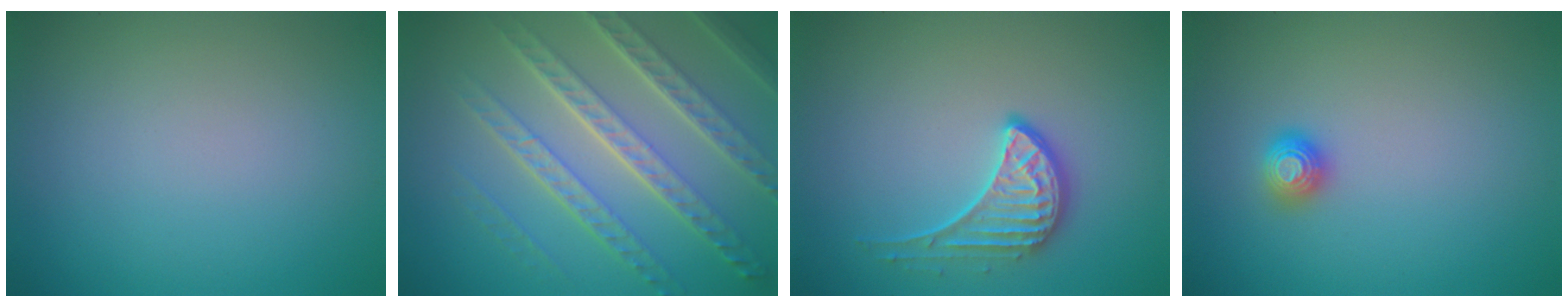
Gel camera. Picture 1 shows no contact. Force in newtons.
{"total": 7.4, "press": 5.2, "slide": 5.3}
{"total": 2.7, "press": 2.2, "slide": 1.6}
{"total": 1.1, "press": 1.1, "slide": 0.1}